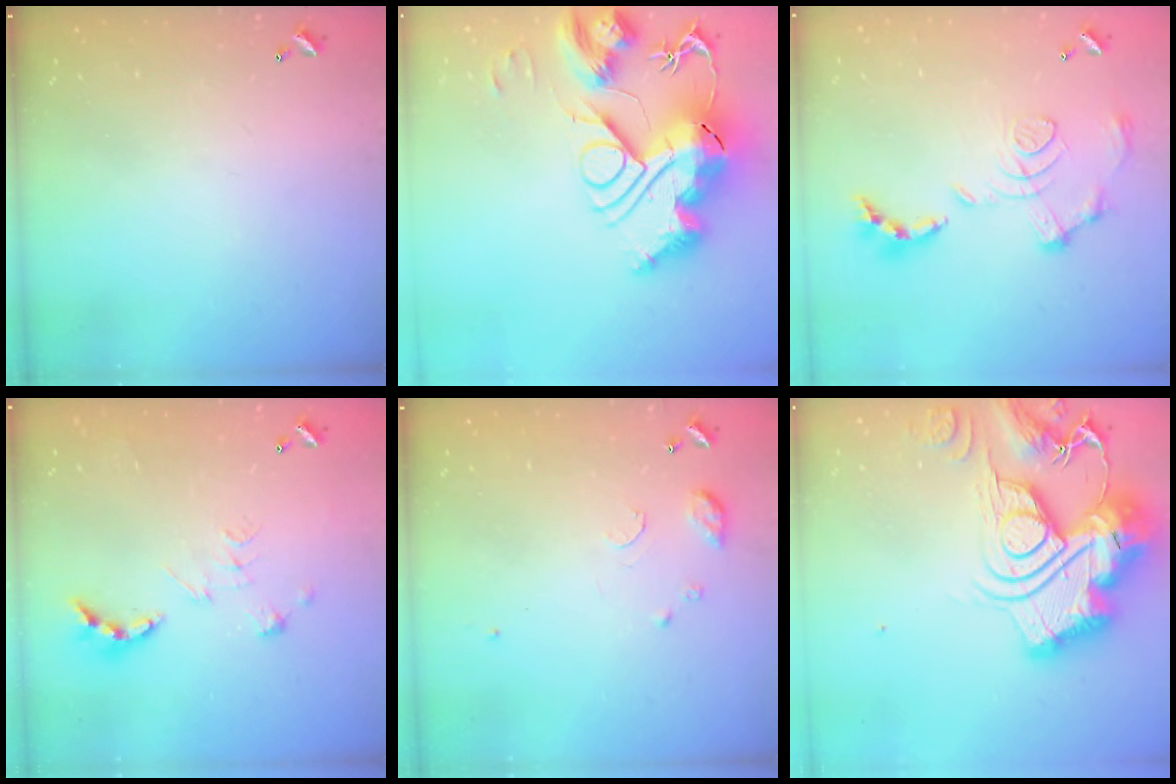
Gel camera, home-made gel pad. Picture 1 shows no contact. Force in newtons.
{"total": 0.7, "press": 0.7, "slide": 0.0}
{"total": 1.5, "press": 0.8, "slide": 1.3}
{"total": 2.7, "press": 2.2, "slide": 1.5}
{"total": 7.9, "press": 7.8, "slide": 0.8}
{"total": 0.6, "press": 0.6, "slide": 0.0}